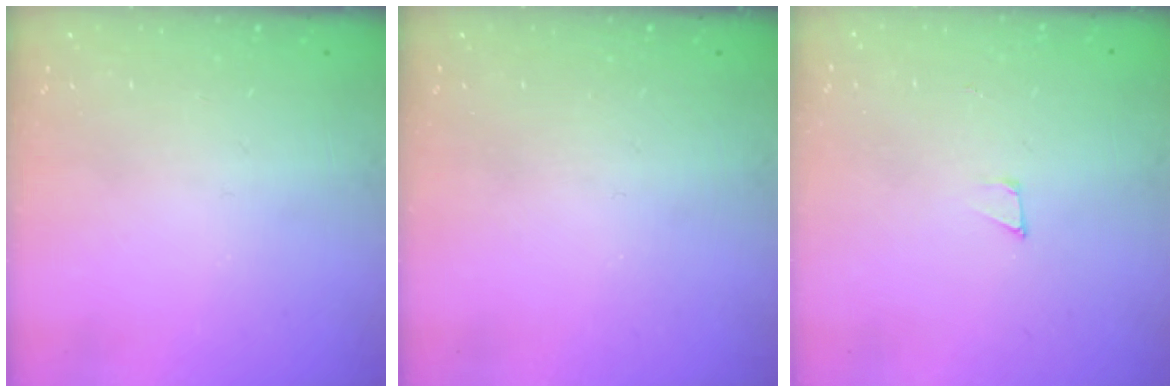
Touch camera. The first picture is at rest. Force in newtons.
{"total": 0.0}
{"total": 3.2, "press": 3.2, "slide": 0.2}